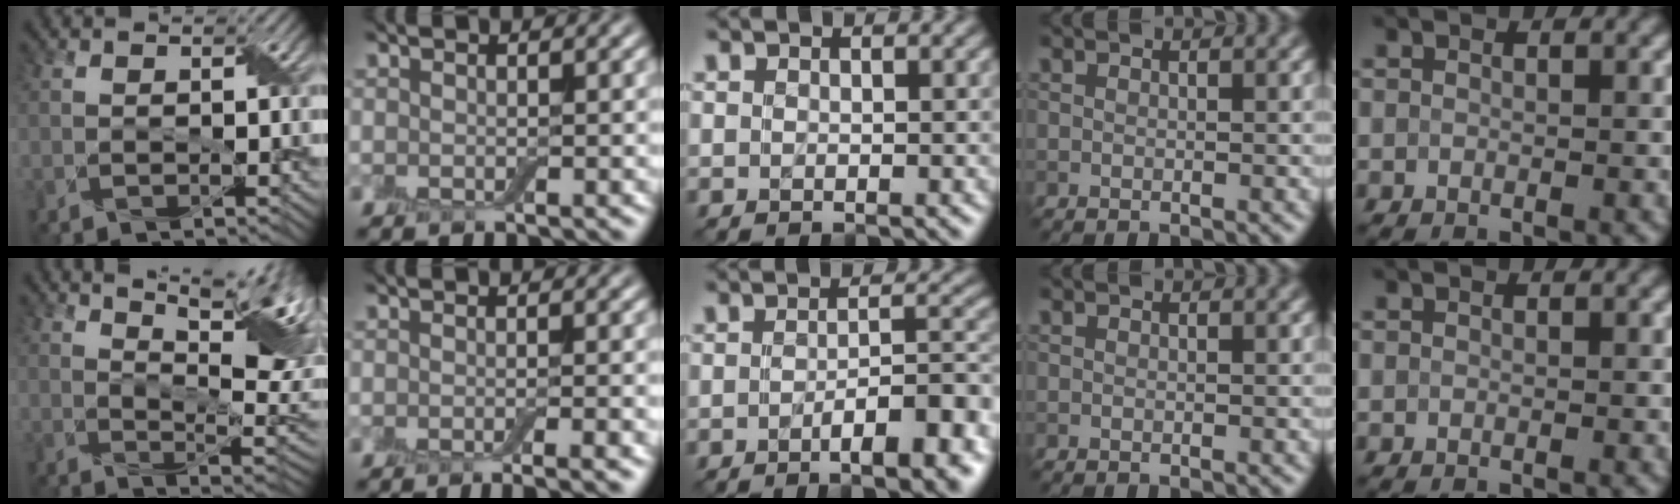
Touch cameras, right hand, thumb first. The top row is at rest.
{"thumb": {"total": 15.3, "force": [6.7, 5.3, 12.7], "torque": [-0.201, 0.028, 0.104]}, "index": {"total": 3.1, "force": [-1.2, 0.8, 2.7], "torque": [-0.022, -0.002, -0.016]}, "middle": {"total": 8.2, "force": [-3.7, 2.5, 6.9], "torque": [-0.077, 0.005, -0.046]}}